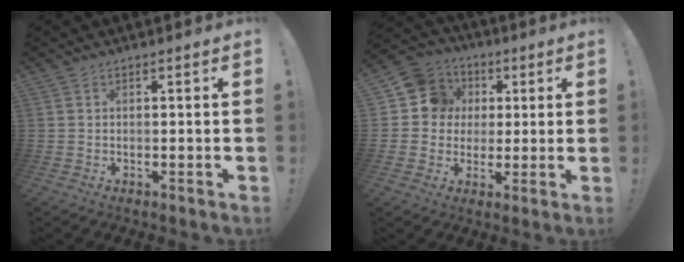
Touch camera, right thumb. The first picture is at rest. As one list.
[{"total": 11.5, "force": [2.4, 10.7, 3.5], "torque": [-0.042, 0.002, 0.052]}]